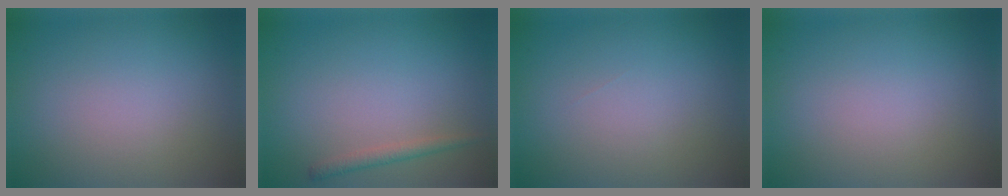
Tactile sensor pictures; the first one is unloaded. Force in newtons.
{"total": 1.4, "press": 1.4, "slide": 0.1}
{"total": 0.0}
{"total": 0.0}